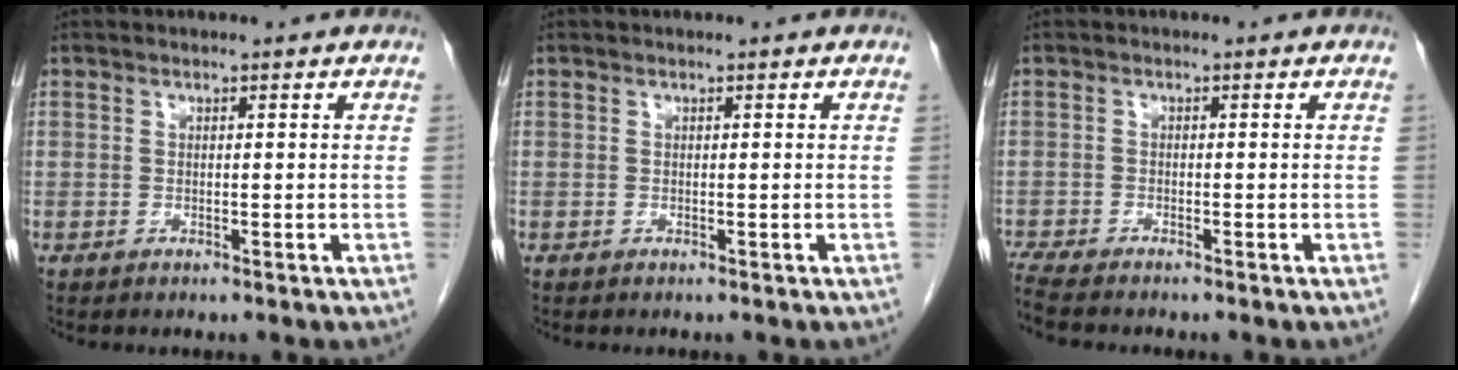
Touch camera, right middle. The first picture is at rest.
{"total": 0.0}
{"total": 3.6, "force": [-3.3, -0.5, 1.3], "torque": [-0.027, -0.017, -0.063]}